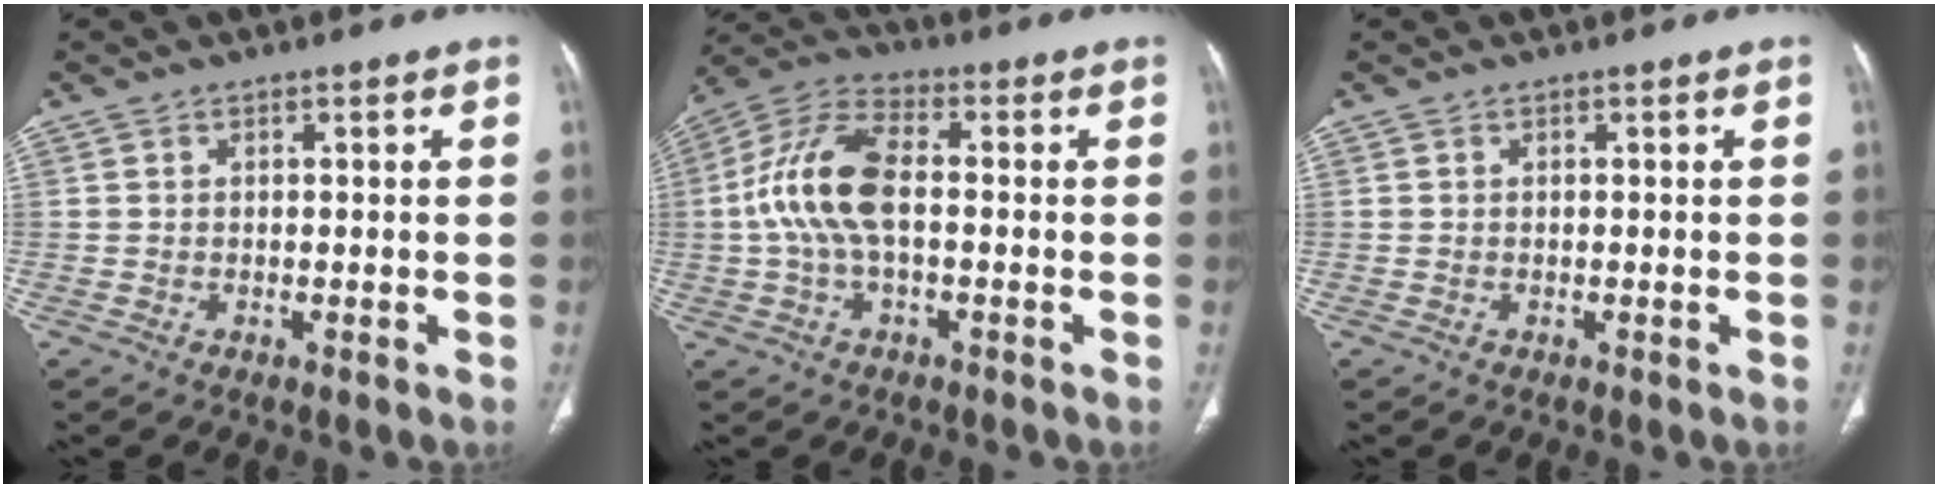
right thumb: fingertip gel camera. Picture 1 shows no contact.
{"total": 12.4, "force": [-0.3, 6.1, 10.8], "torque": [-0.231, 0.035, -0.011]}
{"total": 0.0}